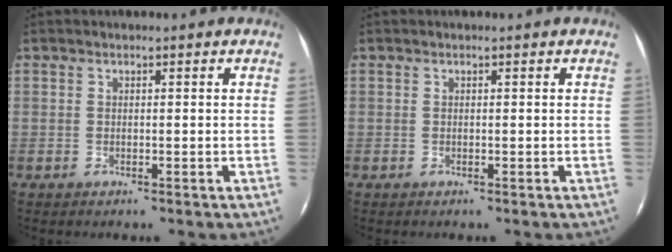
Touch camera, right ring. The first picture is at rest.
{"total": 0.0}